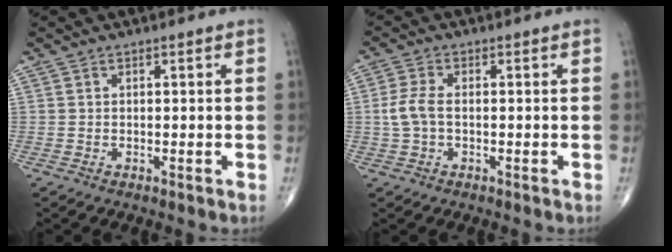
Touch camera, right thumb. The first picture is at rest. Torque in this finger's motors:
{"motor_torque": [-0.17, 0.32, 0.50, -0.10, 0.03]}